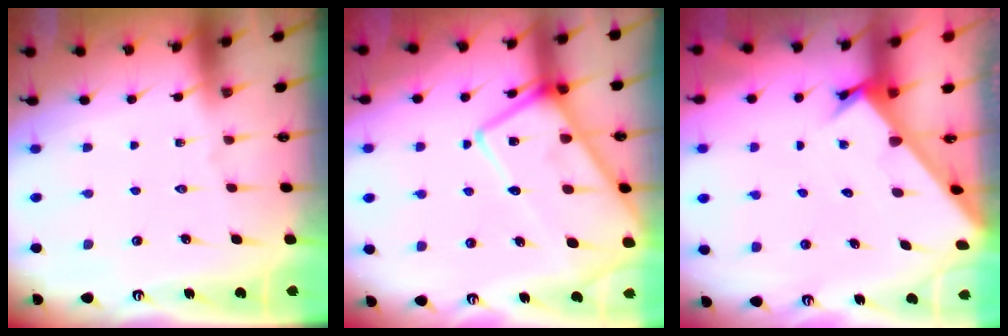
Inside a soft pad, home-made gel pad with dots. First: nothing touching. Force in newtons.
{"total": 17.5, "press": 17.4, "slide": 1.7}
{"total": 2.2, "press": 2.2, "slide": 0.2}